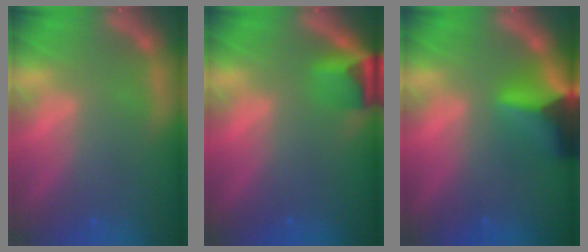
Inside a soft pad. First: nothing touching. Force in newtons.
{"total": 3.4}
{"total": 7.4}